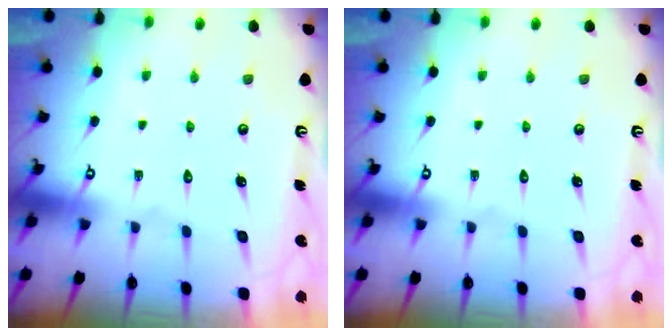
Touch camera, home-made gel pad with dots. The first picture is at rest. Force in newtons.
{"total": 0.0}